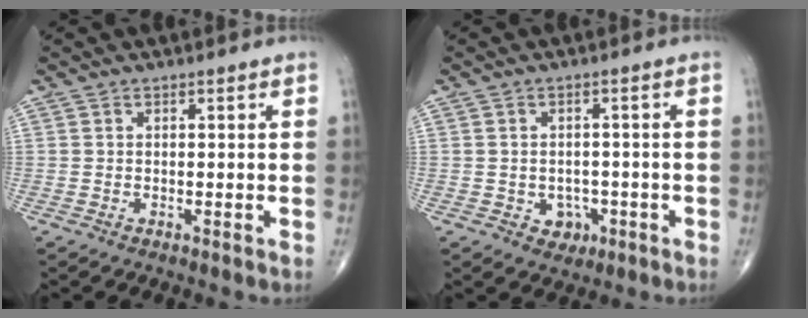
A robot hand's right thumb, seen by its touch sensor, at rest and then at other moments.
{"total": 3.6, "force": [-1.4, 3.0, 1.6], "torque": [0.001, 0.008, -0.013]}